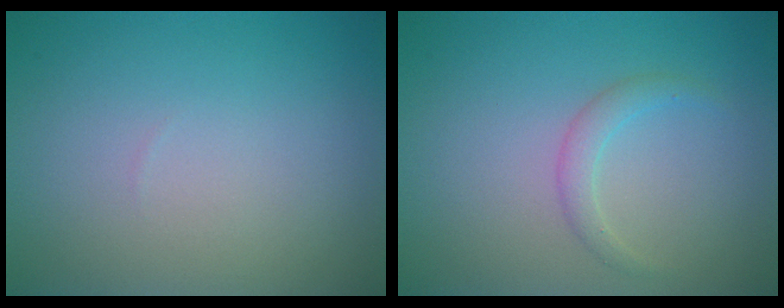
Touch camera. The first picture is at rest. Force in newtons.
{"total": 1.5, "press": 1.5, "slide": 0.1}